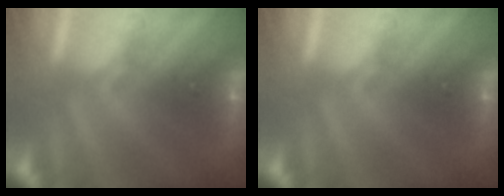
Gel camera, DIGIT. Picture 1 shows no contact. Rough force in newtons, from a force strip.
{"total": 0.0}